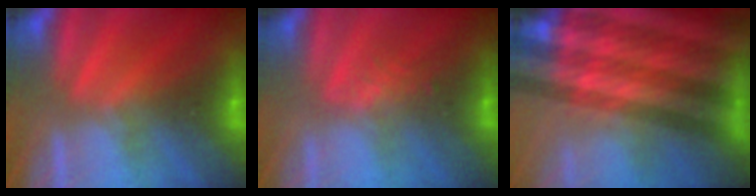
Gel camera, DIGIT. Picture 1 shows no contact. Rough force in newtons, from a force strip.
{"total": 2.4}
{"total": 9.6}